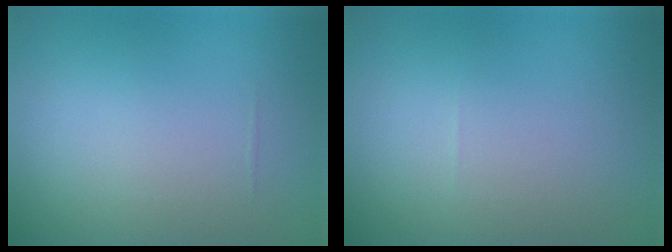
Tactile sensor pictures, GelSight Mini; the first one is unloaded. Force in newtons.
{"total": 0.0}